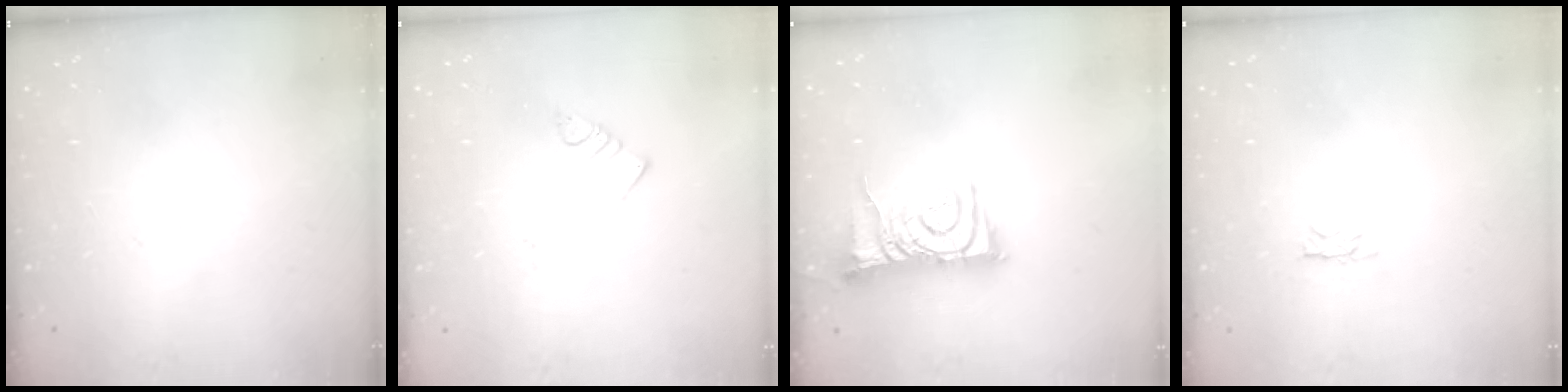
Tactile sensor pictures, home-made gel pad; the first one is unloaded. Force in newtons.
{"total": 3.0, "press": 3.0, "slide": 0.2}
{"total": 8.2, "press": 8.2, "slide": 0.7}
{"total": 2.8, "press": 2.7, "slide": 0.4}